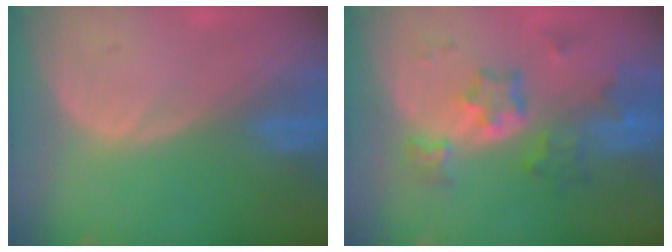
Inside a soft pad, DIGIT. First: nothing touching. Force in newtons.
{"total": 7.0, "press": 6.5, "slide": 2.6}